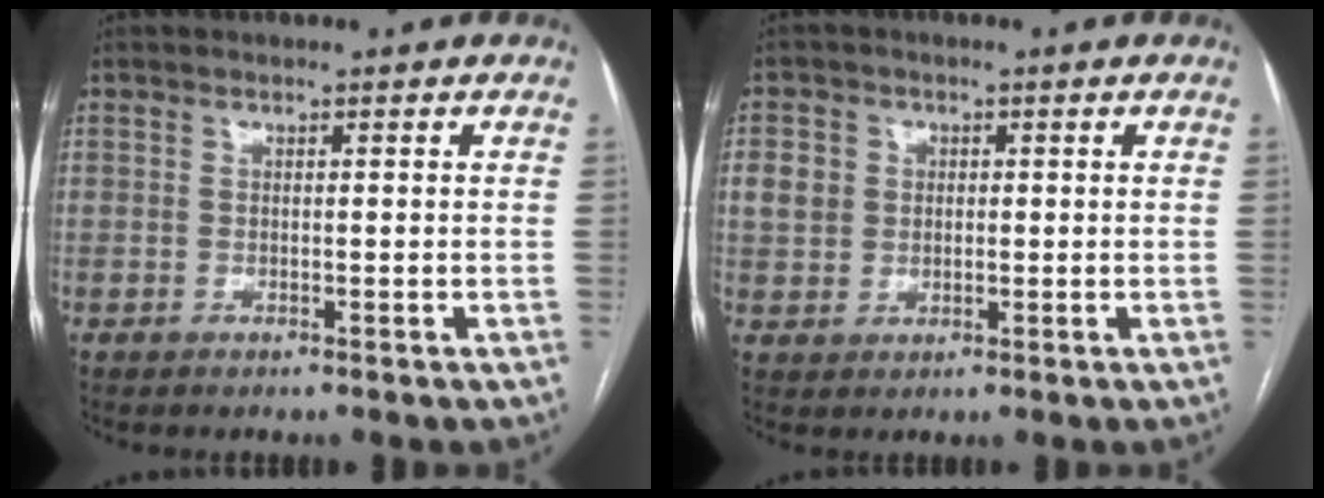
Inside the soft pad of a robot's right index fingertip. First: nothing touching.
{"total": 4.7, "force": [0.8, 4.3, 1.6], "torque": [-0.032, 0.018, 0.019]}